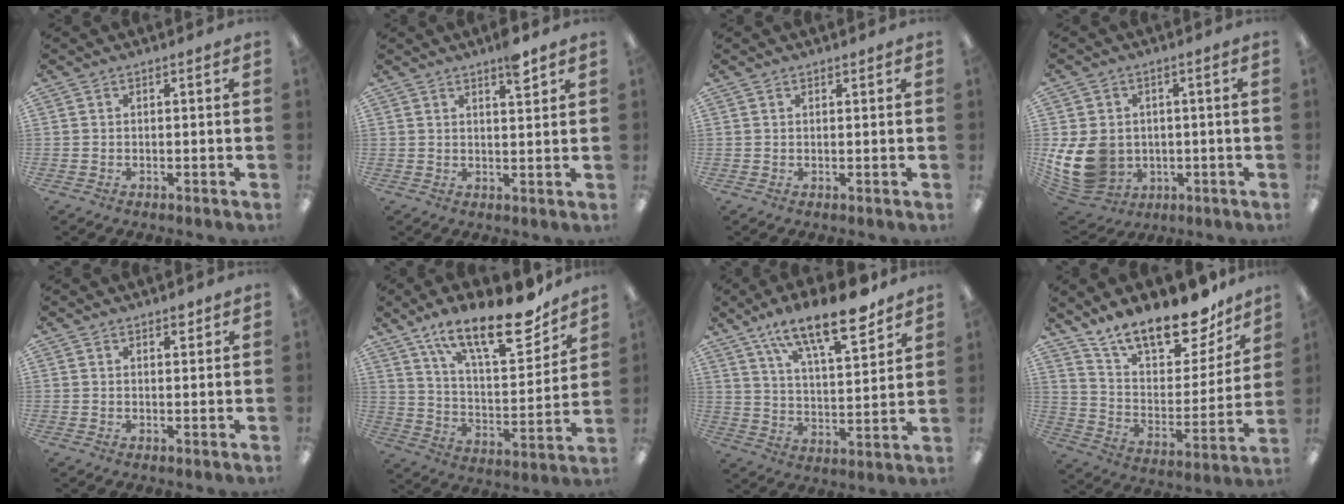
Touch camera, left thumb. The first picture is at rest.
{"total": 4.6, "force": [3.4, 0.9, 3.0], "torque": [-0.036, -0.018, 0.052]}
{"total": 0.7, "force": [0.6, 0.3, 0.2], "torque": [-0.003, 0.001, 0.011]}
{"total": 12.6, "force": [-1.0, 10.7, 6.6], "torque": [-0.163, -0.003, -0.011]}
{"total": 2.0, "force": [1.6, 0.9, 0.8], "torque": [-0.009, -0.003, 0.026]}
{"total": 22.1, "force": [15.8, 7.1, 13.7], "torque": [-0.211, -0.098, 0.262]}
{"total": 17.7, "force": [13.1, 5.5, 10.6], "torque": [-0.170, -0.073, 0.218]}
{"total": 19.9, "force": [16.7, 6.7, 8.6], "torque": [-0.142, -0.118, 0.289]}